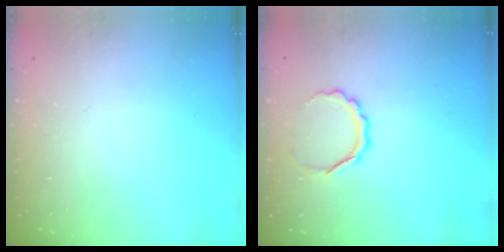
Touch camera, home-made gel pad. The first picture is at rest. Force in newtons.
{"total": 5.5, "press": 5.5, "slide": 0.6}